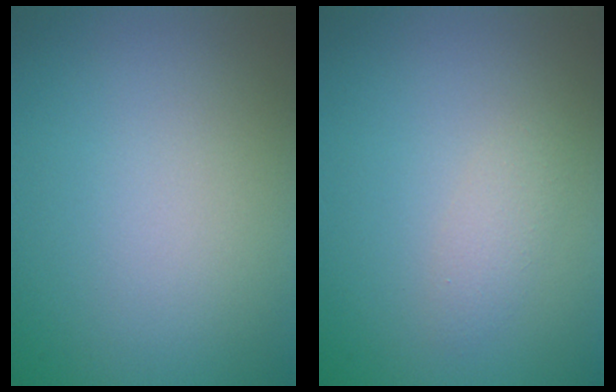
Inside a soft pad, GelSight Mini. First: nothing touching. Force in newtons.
{"total": 1.4, "press": 1.4, "slide": 0.1}